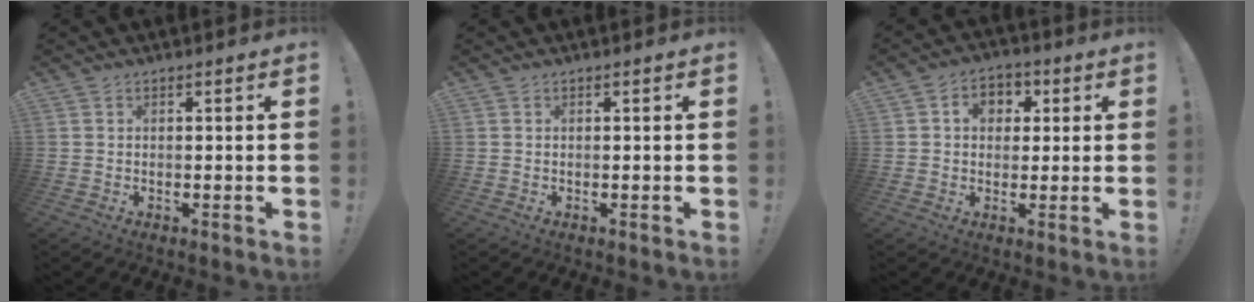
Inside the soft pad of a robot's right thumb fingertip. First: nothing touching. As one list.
[{"total": 0.0}, {"total": 6.7, "force": [1.5, 5.6, 3.4], "torque": [-0.045, 0.003, 0.028]}]